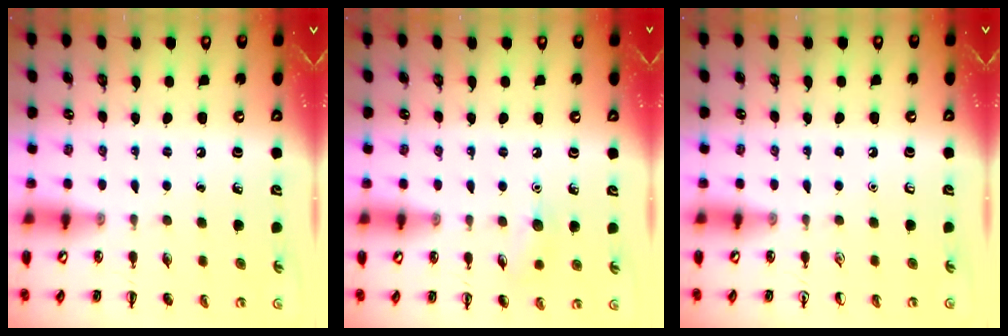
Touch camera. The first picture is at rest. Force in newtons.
{"total": 6.7, "press": 6.4, "slide": 1.9}
{"total": 0.0}